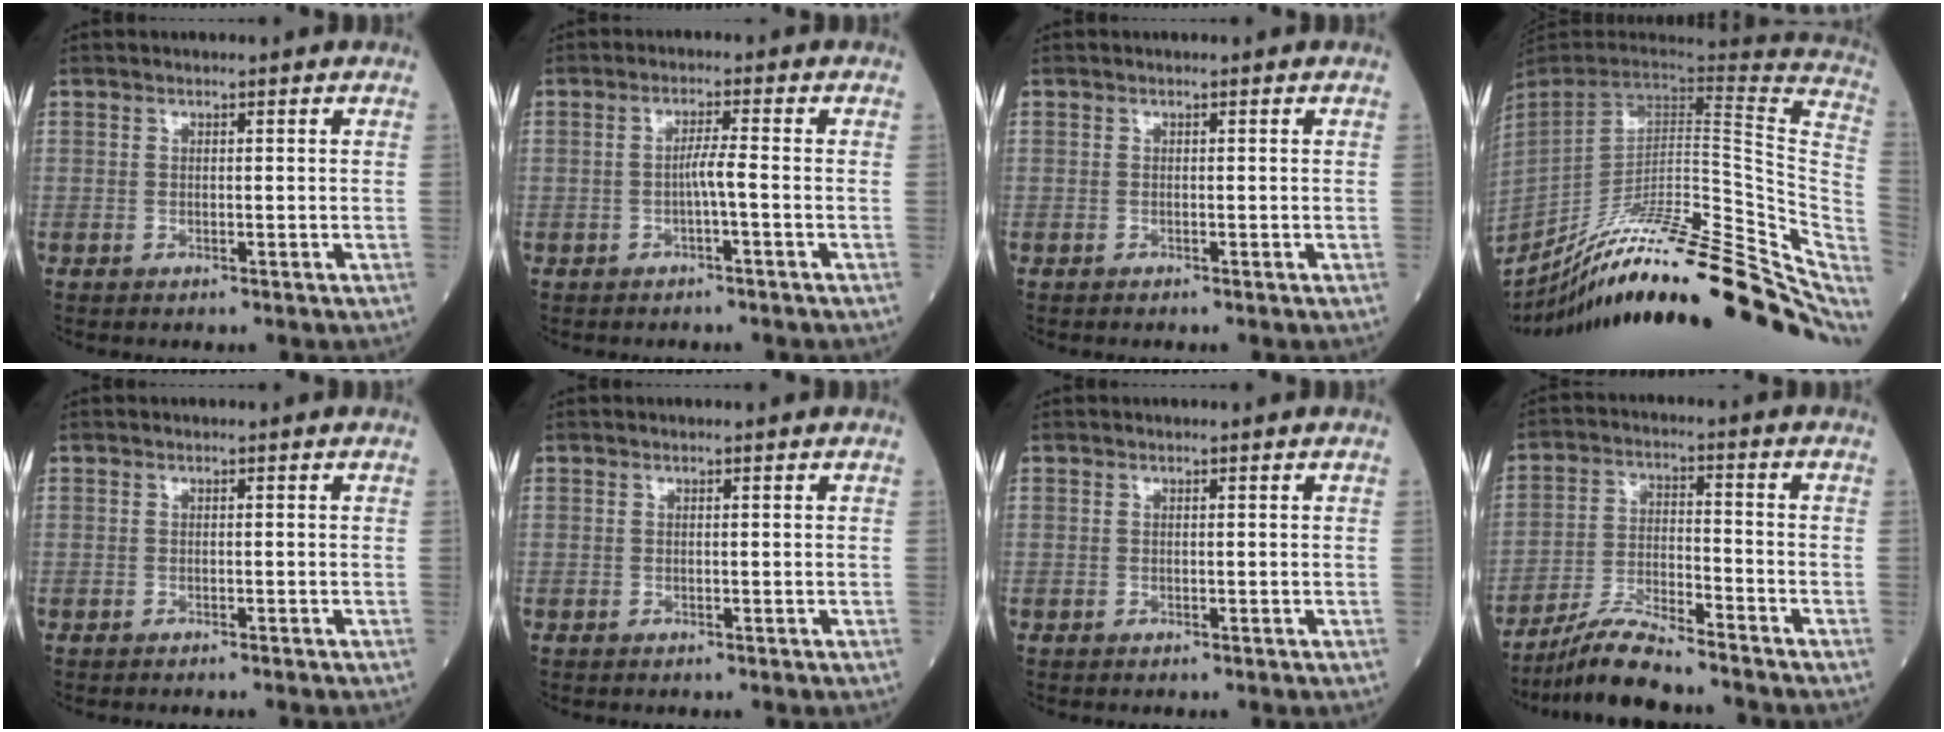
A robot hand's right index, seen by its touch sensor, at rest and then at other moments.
{"total": 2.4, "force": [-0.7, -0.4, 2.3], "torque": [-0.040, 0.001, -0.013]}
{"total": 0.0}
{"total": 34.1, "force": [-24.8, 6.0, 22.5], "torque": [-0.258, -0.026, -0.357]}
{"total": 1.2, "force": [-1.0, -0.1, 0.6], "torque": [-0.010, 0.000, -0.011]}
{"total": 0.0}
{"total": 0.0}
{"total": 8.8, "force": [-7.9, 0.4, 3.8], "torque": [-0.076, -0.013, -0.144]}